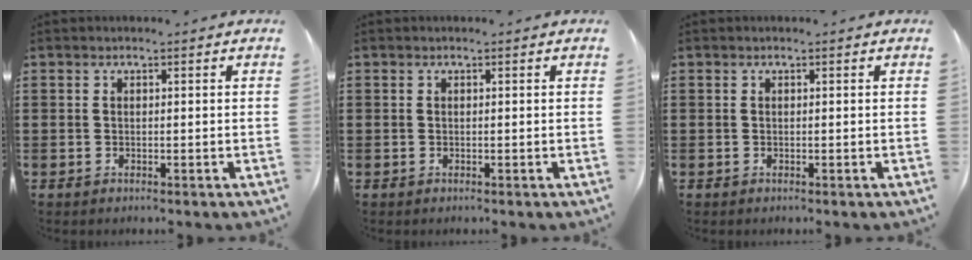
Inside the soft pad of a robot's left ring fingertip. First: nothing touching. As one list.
[{"total": 0.0}, {"total": 0.0}]